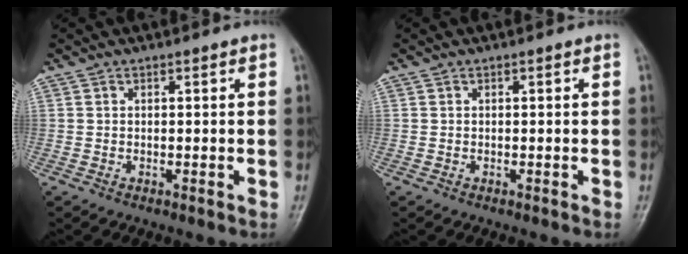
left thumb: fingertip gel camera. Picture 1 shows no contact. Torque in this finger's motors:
{"motor_torque": [0.00, 0.00, -0.07, -0.11, 0.00]}